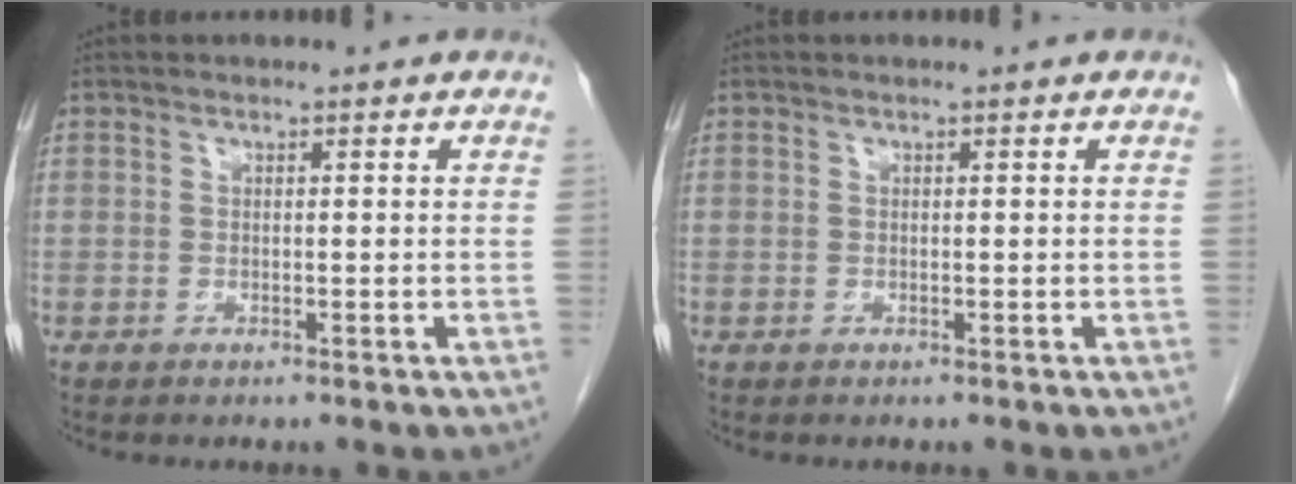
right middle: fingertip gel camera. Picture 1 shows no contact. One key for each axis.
{"total": 0.0}